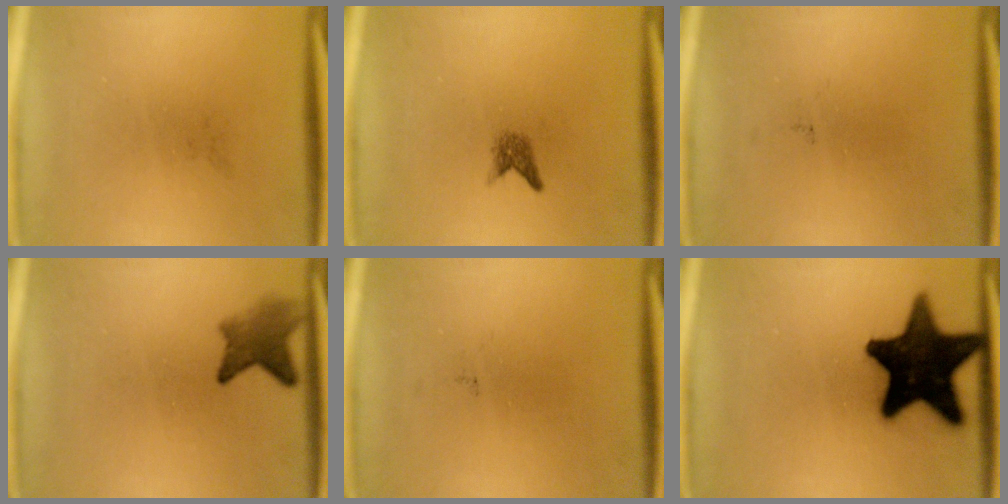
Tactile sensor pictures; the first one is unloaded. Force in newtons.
{"total": 1.5}
{"total": 0.0}
{"total": 4.1}
{"total": 0.0}
{"total": 19.8}